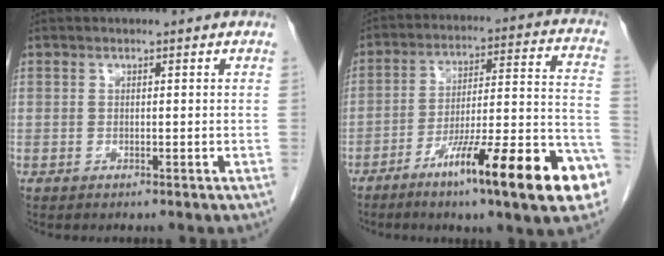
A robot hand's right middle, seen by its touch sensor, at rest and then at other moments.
{"total": 20.6, "force": [-11.1, 1.4, 17.3], "torque": [-0.206, -0.001, -0.169]}